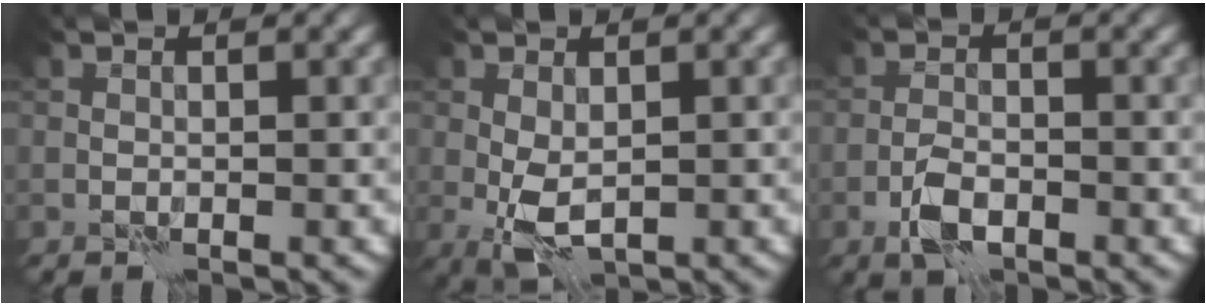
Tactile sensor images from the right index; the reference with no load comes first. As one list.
[{"total": 3.3, "force": [-0.3, 1.8, 2.8], "torque": [-0.064, -0.005, -0.004]}, {"total": 3.0, "force": [-1.7, 1.4, 2.1], "torque": [-0.042, 0.001, -0.037]}]